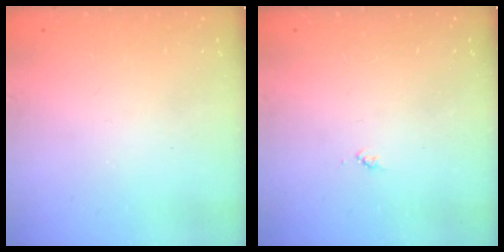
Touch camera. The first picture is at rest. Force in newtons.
{"total": 3.4, "press": 3.4, "slide": 0.5}